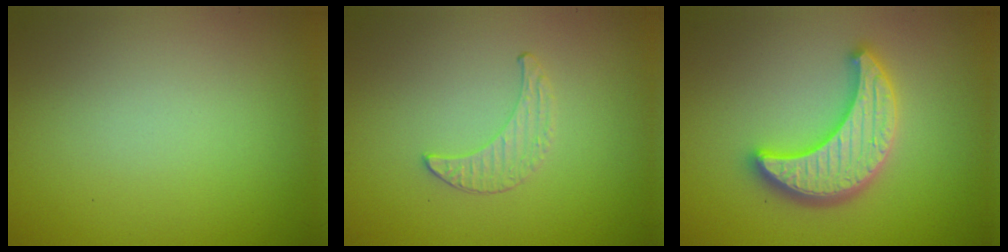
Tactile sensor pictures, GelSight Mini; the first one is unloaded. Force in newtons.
{"total": 0.8, "press": 0.8, "slide": 0.2}
{"total": 5.3, "press": 5.2, "slide": 0.8}